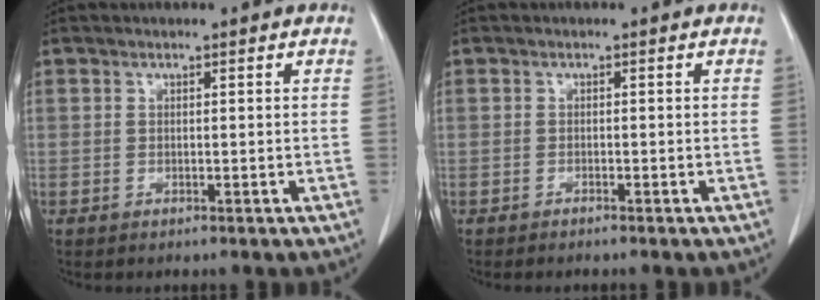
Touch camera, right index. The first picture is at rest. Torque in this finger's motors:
{"motor_torque": [0.02, -0.05, 0.03, 0.01]}